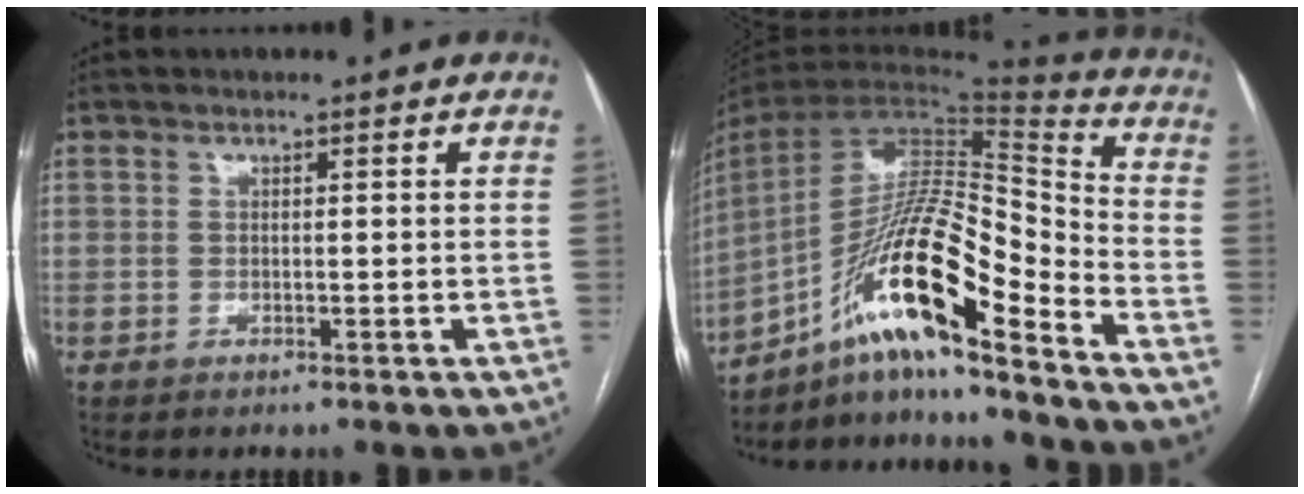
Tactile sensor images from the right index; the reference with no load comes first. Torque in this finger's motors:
{"motor_torque": [1.23, -0.90, 0.58, 0.21]}